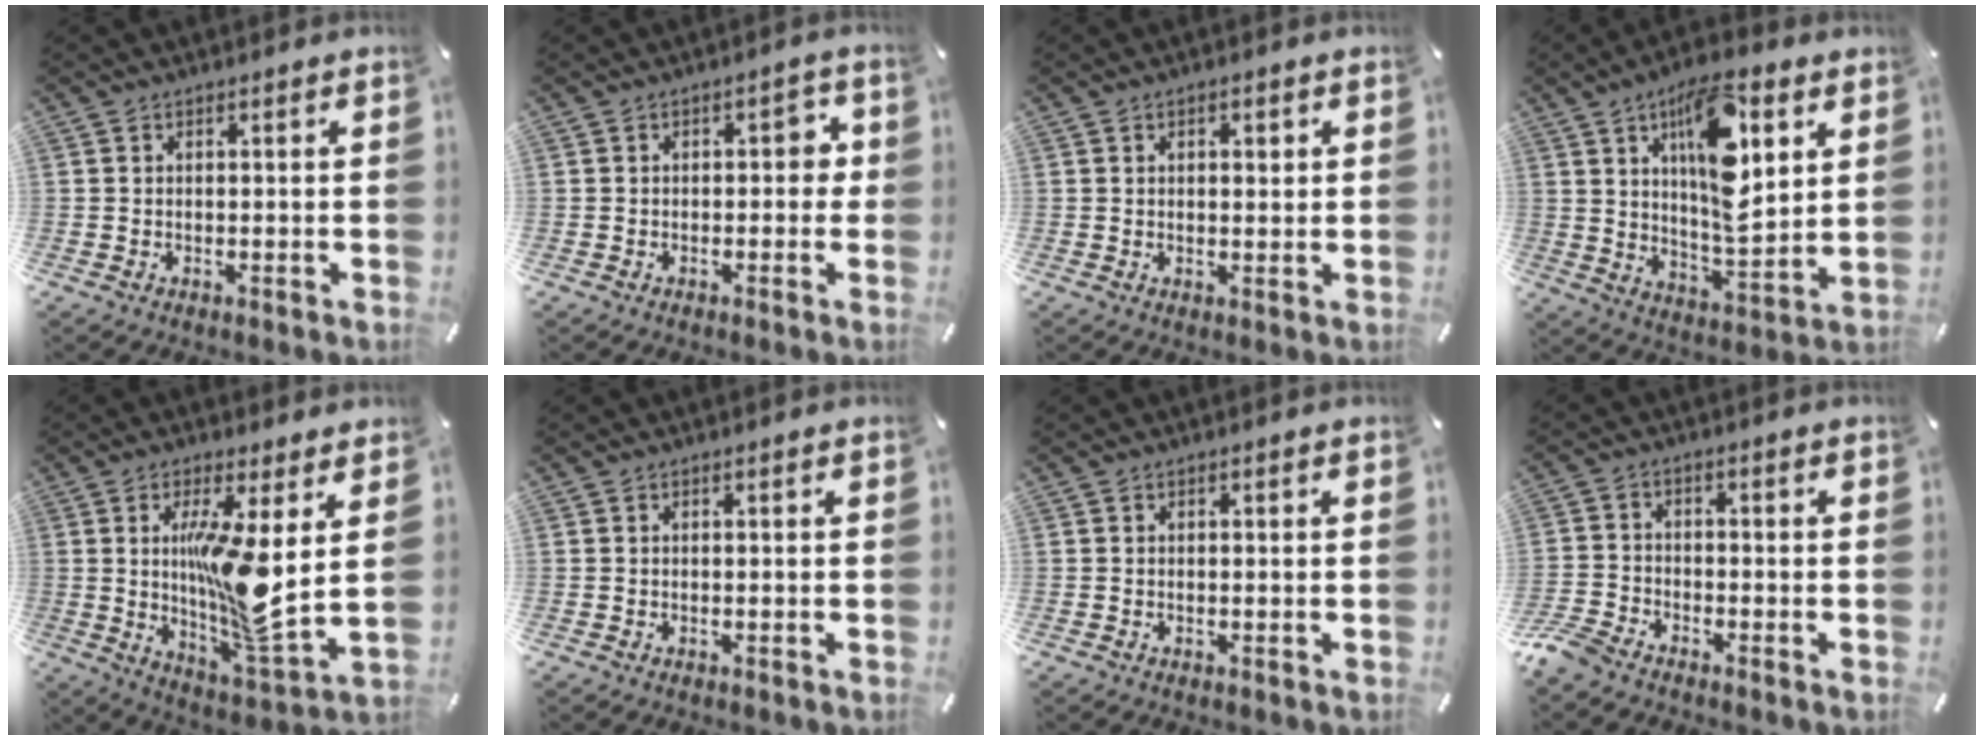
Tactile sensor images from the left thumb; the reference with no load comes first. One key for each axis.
{"total": 3.1, "fx": -0.5, "fy": 1.9, "fz": 2.4, "tx": -0.032, "ty": 0.007, "tz": -0.017}
{"total": 1.8, "fx": 0.6, "fy": 1.2, "fz": 1.3, "tx": -0.019, "ty": 0.005, "tz": 0.005}
{"total": 17.8, "fx": 7.2, "fy": 7.7, "fz": 14.4, "tx": -0.231, "ty": -0.024, "tz": 0.113}
{"total": 15.7, "fx": 2.4, "fy": 3.5, "fz": 15.1, "tx": -0.261, "ty": -0.037, "tz": 0.032}
{"total": 0.0}
{"total": 0.0}
{"total": 4.8, "fx": -4.1, "fy": 1.8, "fz": 1.8, "tx": -0.060, "ty": 0.008, "tz": -0.086}